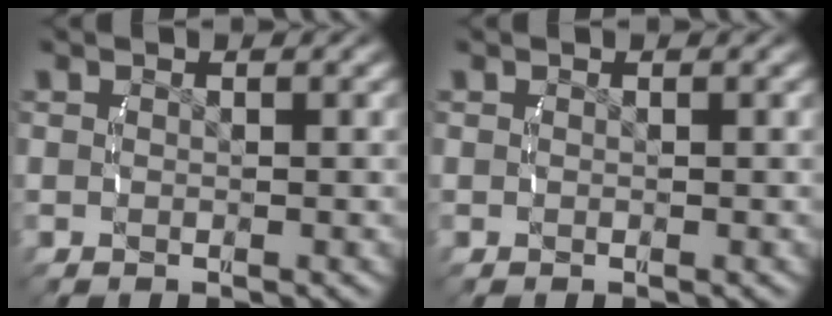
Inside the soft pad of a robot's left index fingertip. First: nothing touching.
{"total": 0.0}